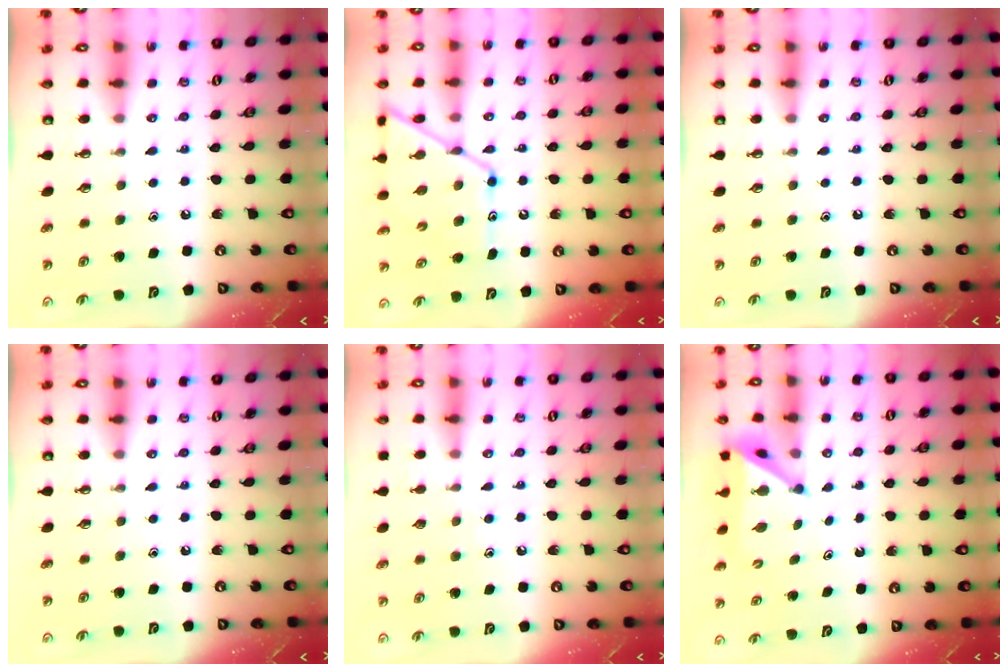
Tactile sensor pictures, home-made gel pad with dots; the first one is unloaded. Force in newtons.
{"total": 13.4, "press": 13.4, "slide": 0.9}
{"total": 0.0}
{"total": 0.0}
{"total": 6.0, "press": 6.0, "slide": 0.7}
{"total": 4.7, "press": 4.7, "slide": 0.5}